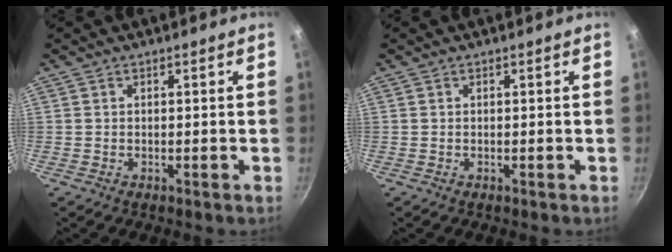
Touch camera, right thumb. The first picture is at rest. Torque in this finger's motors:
{"motor_torque": [-0.02, 0.02, 0.13, -0.13, 0.00]}